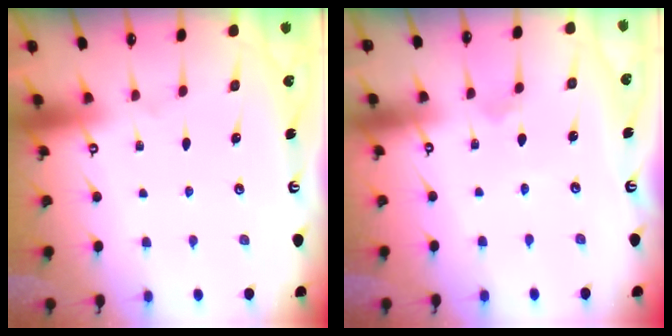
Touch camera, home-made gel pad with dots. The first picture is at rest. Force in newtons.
{"total": 1.6, "press": 1.6, "slide": 0.1}